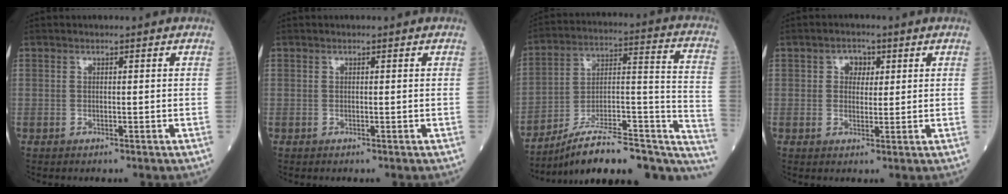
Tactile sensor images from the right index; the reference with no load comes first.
{"total": 0.0}
{"total": 24.2, "force": [-19.1, 6.5, 13.4], "torque": [-0.129, 0.051, -0.279]}
{"total": 2.9, "force": [1.0, 2.1, 1.6], "torque": [-0.022, 0.007, 0.014]}